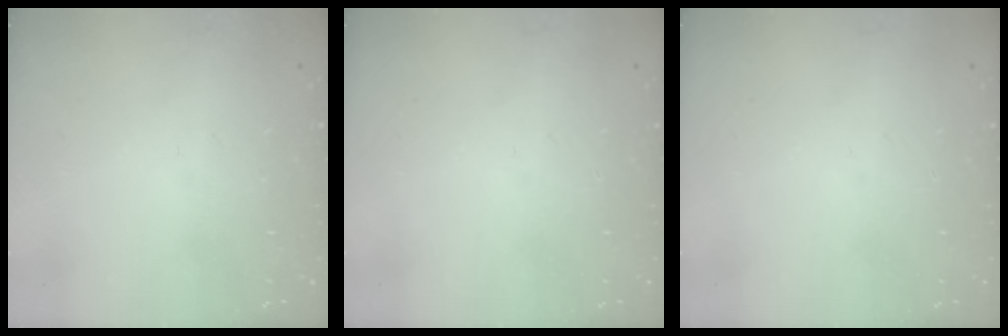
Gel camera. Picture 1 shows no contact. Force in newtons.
{"total": 0.0}
{"total": 0.0}